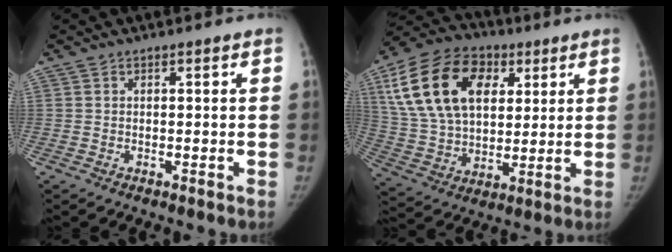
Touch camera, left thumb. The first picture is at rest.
{"total": 22.5, "force": [7.9, 14.9, 15.0], "torque": [-0.273, 0.002, 0.141]}